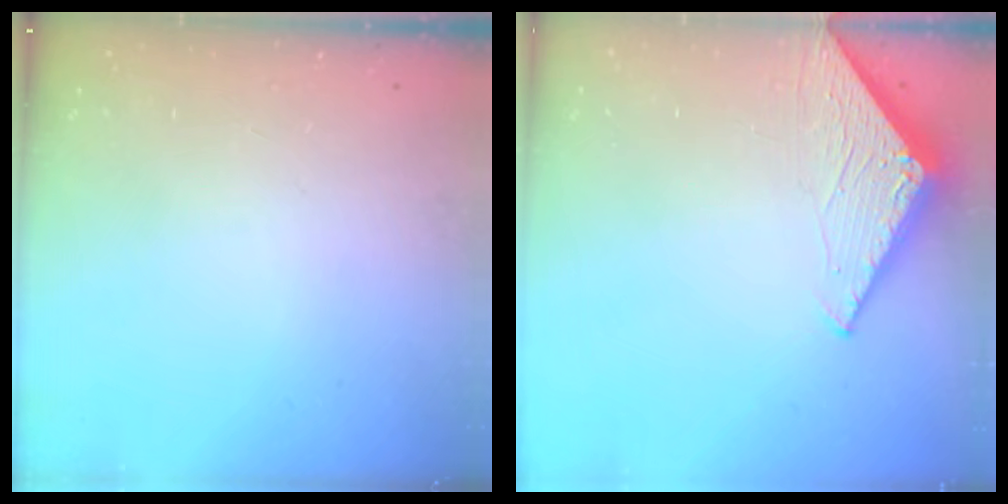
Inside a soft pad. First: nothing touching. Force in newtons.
{"total": 2.8, "press": 2.8, "slide": 0.2}